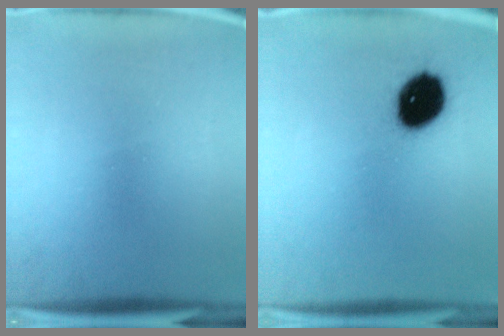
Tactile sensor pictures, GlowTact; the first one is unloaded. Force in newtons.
{"total": 13.7}